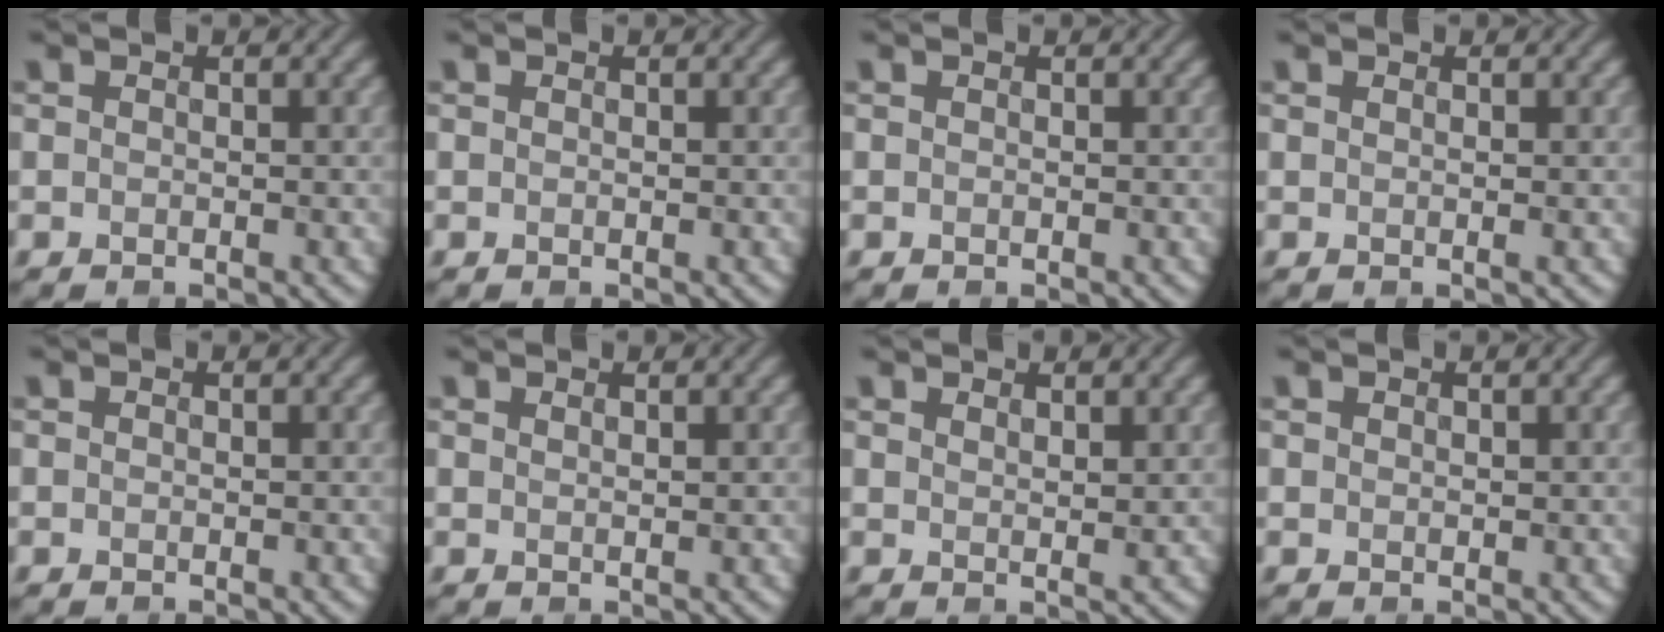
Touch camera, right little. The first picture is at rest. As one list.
[{"total": 0.0}, {"total": 0.0}, {"total": 0.6, "force": [0.3, 0.1, 0.5], "torque": [-0.006, 0.001, 0.003]}, {"total": 0.0}, {"total": 0.7, "force": [0.6, 0.1, 0.3], "torque": [-0.005, 0.001, 0.012]}, {"total": 1.3, "force": [1.1, 0.2, 0.7], "torque": [-0.015, -0.002, 0.021]}, {"total": 0.5, "force": [0.4, 0.3, 0.1], "torque": [-0.003, 0.000, 0.009]}]